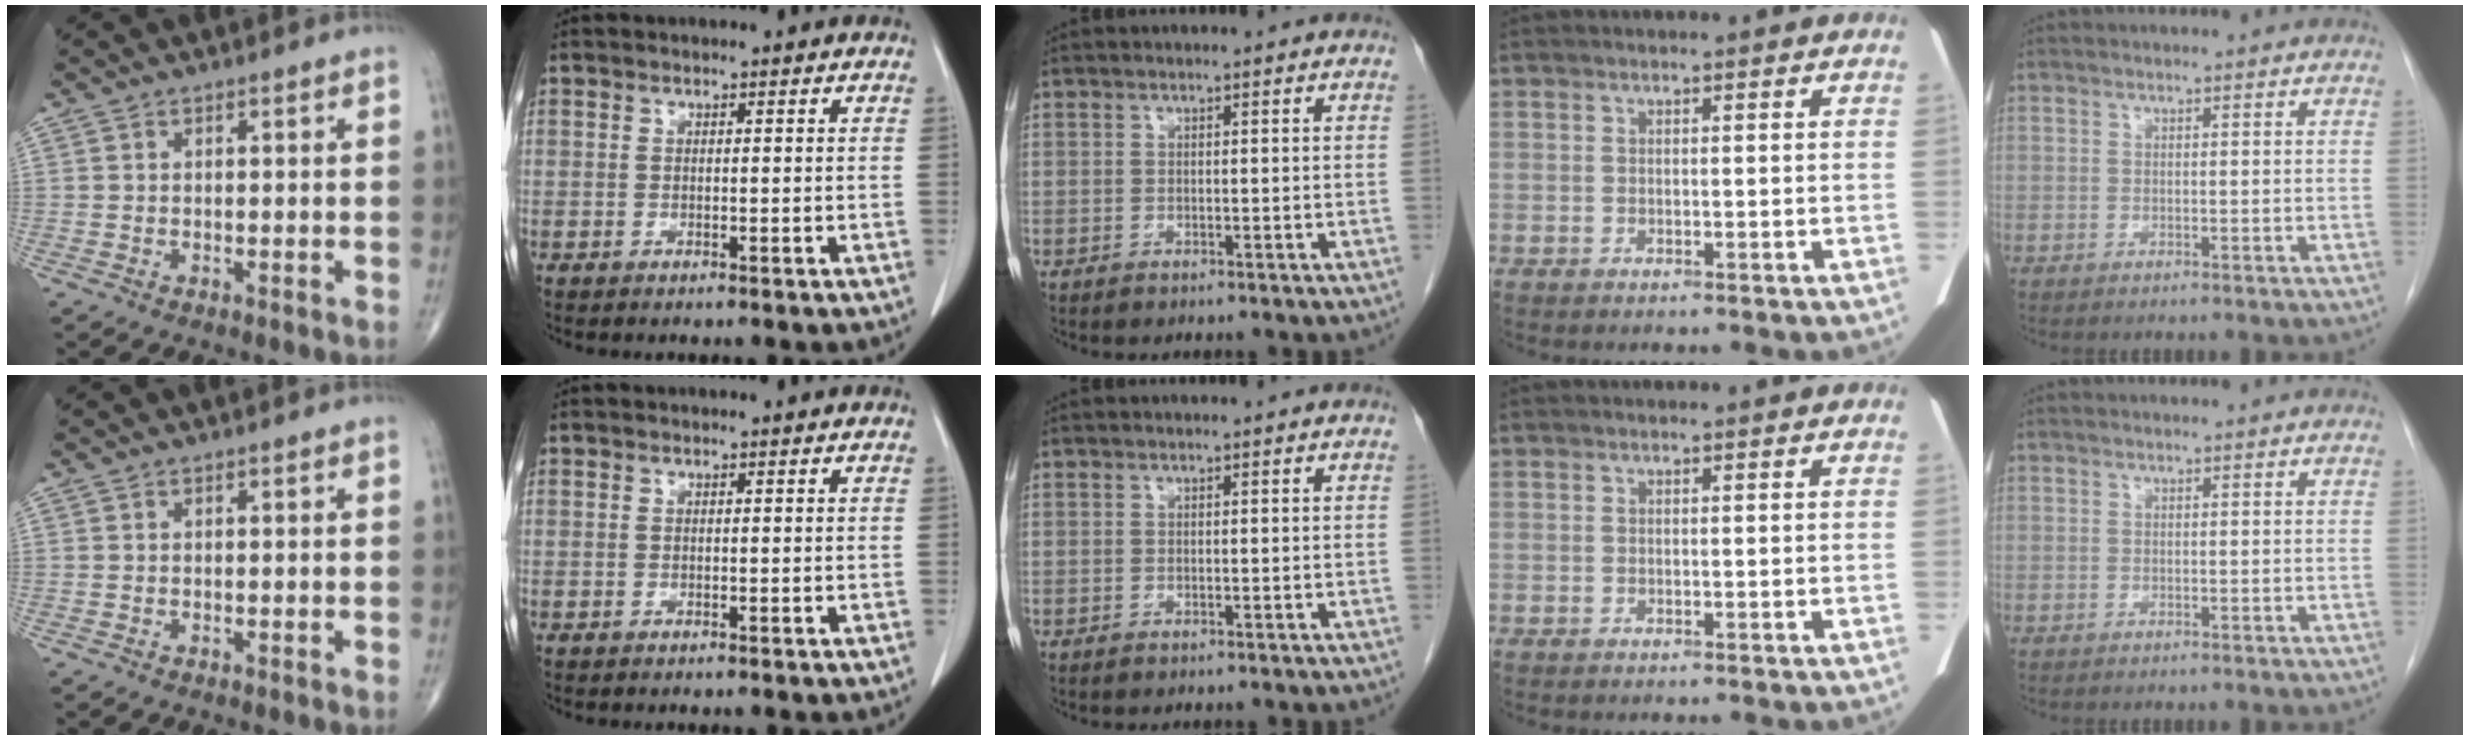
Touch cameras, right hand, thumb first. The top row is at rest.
{}